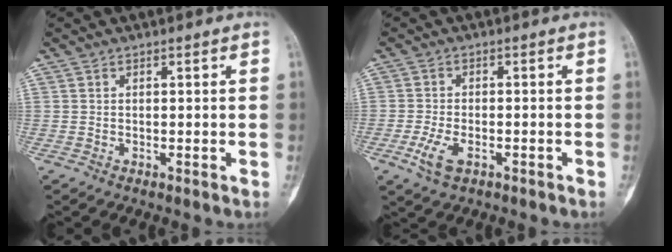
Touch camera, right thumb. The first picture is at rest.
{"total": 5.0, "force": [-2.3, 2.5, 3.7], "torque": [-0.084, 0.003, -0.040]}